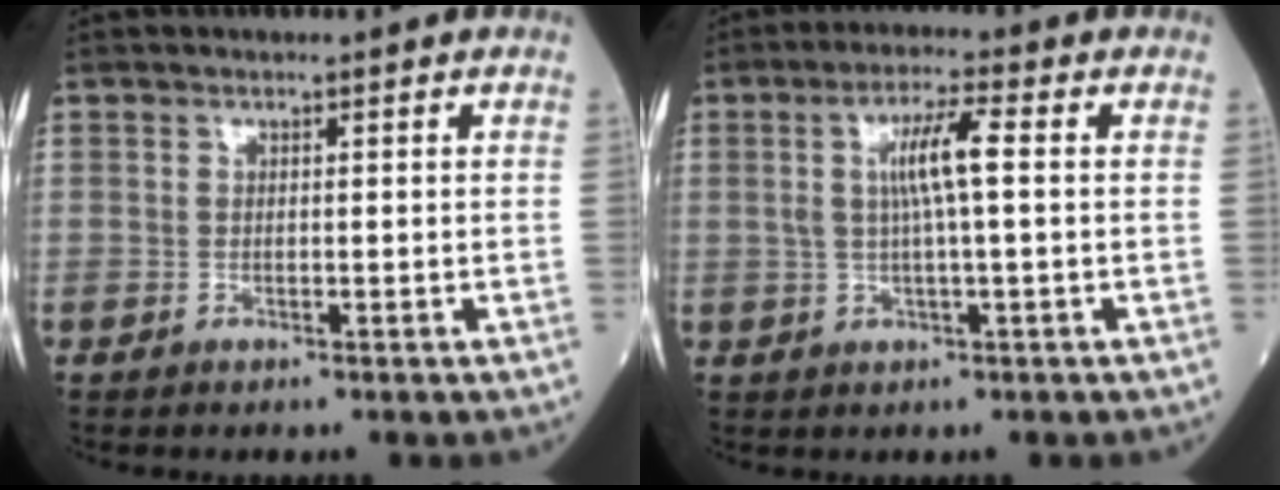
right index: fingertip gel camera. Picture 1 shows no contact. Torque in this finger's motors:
{"motor_torque": [0.54, 0.26, 0.18, 0.12]}